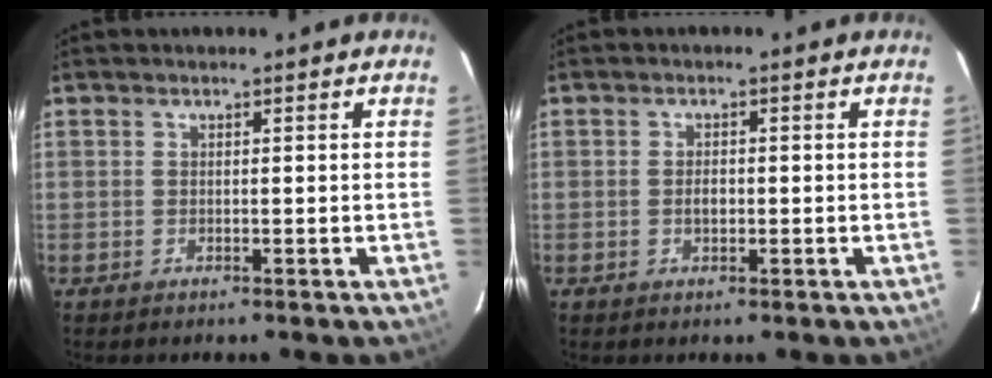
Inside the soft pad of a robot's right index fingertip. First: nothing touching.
{"total": 1.7, "force": [-0.3, 1.1, 1.2], "torque": [-0.022, 0.001, -0.006]}